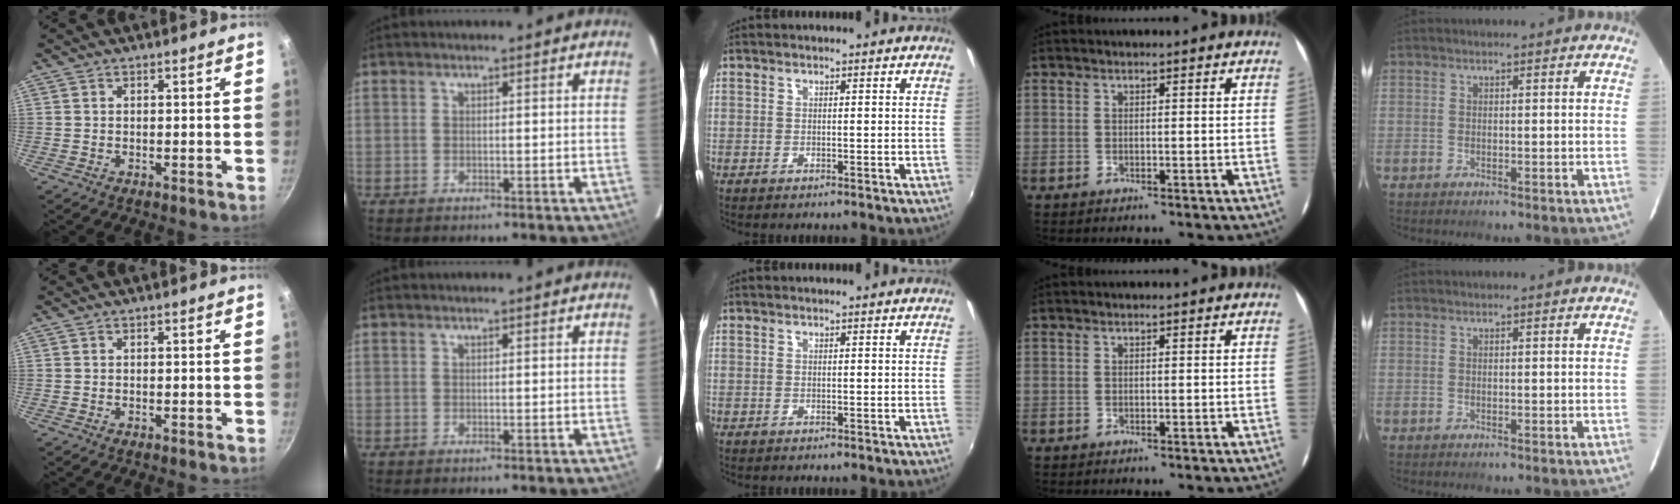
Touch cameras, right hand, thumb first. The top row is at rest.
{}